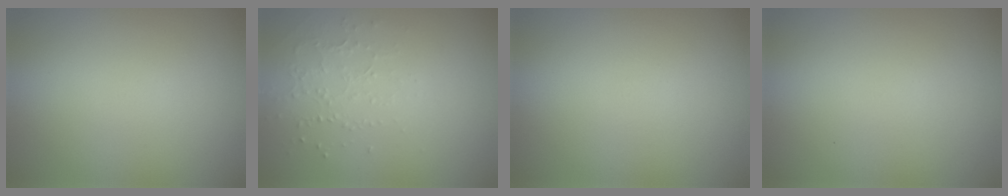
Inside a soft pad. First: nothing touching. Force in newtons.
{"total": 1.0, "press": 0.7, "slide": 0.8}
{"total": 0.0}
{"total": 0.0}